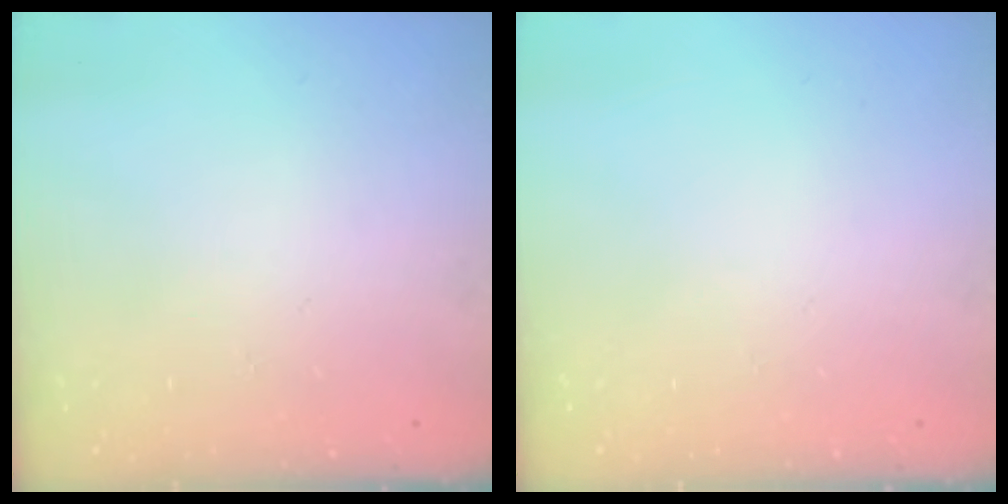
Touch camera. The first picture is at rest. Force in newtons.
{"total": 0.0}